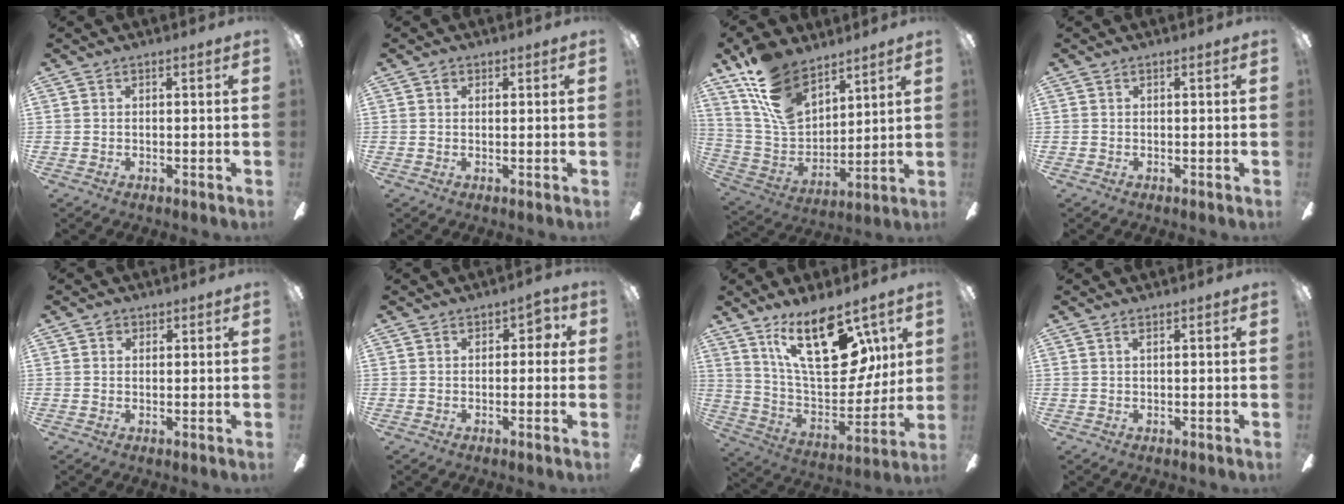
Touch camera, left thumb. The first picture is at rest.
{"total": 1.1, "force": [0.4, 0.8, 0.6], "torque": [-0.005, 0.000, 0.006]}
{"total": 16.5, "force": [11.4, 8.7, 8.2], "torque": [-0.172, -0.051, 0.218]}
{"total": 0.0}
{"total": 1.4, "force": [0.6, 1.1, 0.5], "torque": [-0.004, 0.001, 0.009]}
{"total": 2.8, "force": [0.2, 2.0, 1.9], "torque": [-0.029, 0.008, -0.001]}
{"total": 24.1, "force": [13.1, 11.1, 17.0], "torque": [-0.269, -0.062, 0.222]}
{"total": 0.7, "force": [0.3, 0.0, 0.6], "torque": [-0.013, 0.001, 0.005]}